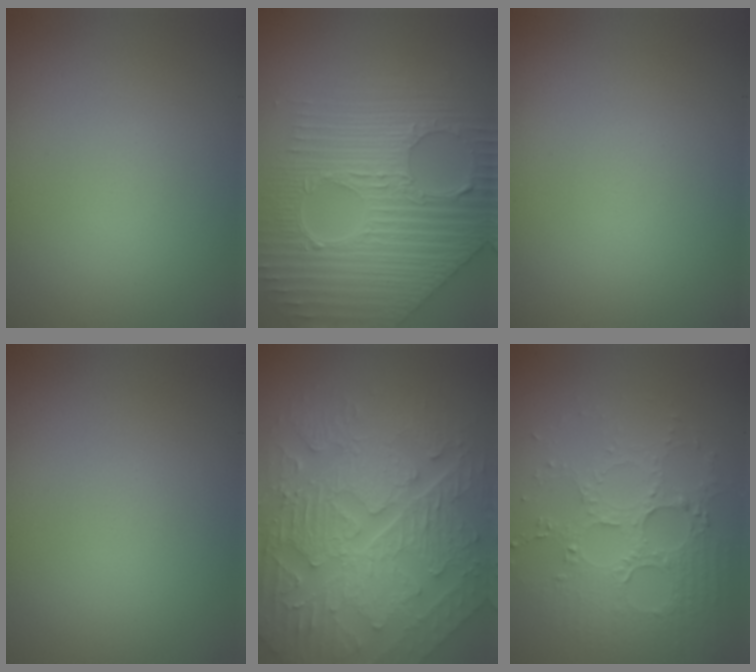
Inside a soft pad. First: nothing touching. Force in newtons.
{"total": 7.3, "press": 6.1, "slide": 4.0}
{"total": 0.0}
{"total": 0.0}
{"total": 10.8, "press": 7.3, "slide": 7.9}
{"total": 3.9, "press": 3.6, "slide": 1.4}